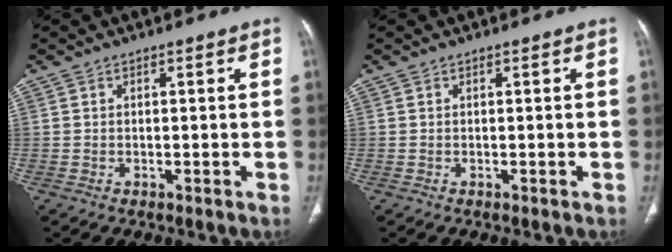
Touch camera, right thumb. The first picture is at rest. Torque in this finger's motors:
{"motor_torque": [0.00, 0.00, 0.05, 0.06, 0.01]}